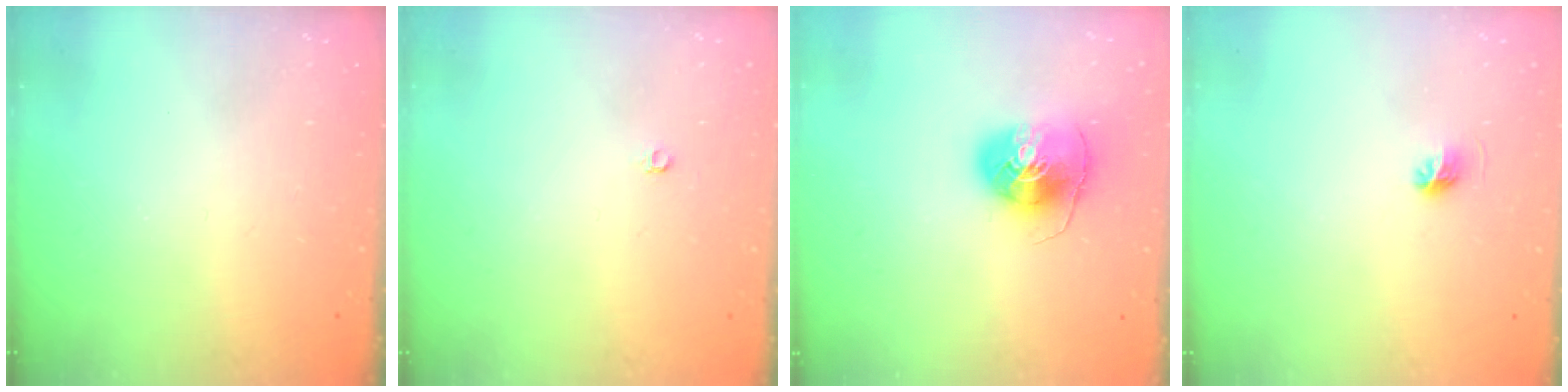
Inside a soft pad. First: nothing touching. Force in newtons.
{"total": 3.2, "press": 3.2, "slide": 0.2}
{"total": 8.5, "press": 8.4, "slide": 0.7}
{"total": 4.5, "press": 4.3, "slide": 1.4}